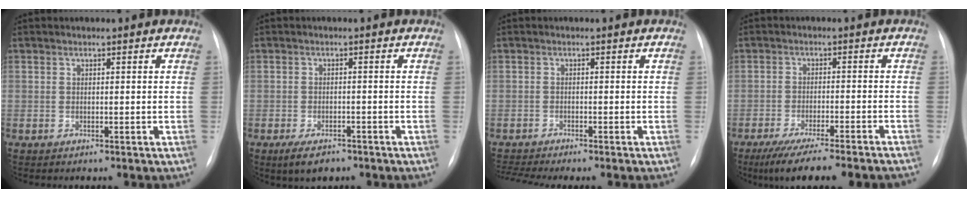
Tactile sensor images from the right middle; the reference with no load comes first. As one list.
[{"total": 4.2, "force": [-2.8, 1.9, 2.4], "torque": [-0.045, -0.005, -0.039]}, {"total": 4.4, "force": [-4.0, -0.7, 1.7], "torque": [-0.030, -0.007, -0.064]}, {"total": 12.4, "force": [-10.3, 0.3, 6.9], "torque": [-0.090, -0.026, -0.155]}]